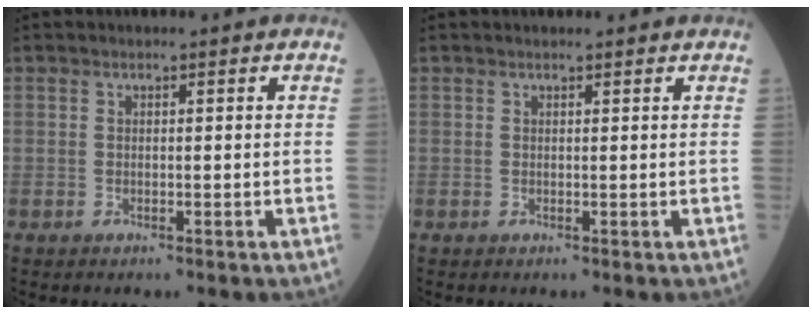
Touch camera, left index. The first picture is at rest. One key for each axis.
{"total": 1.7, "fx": 1.6, "fy": 0.2, "fz": 0.4, "tx": -0.008, "ty": 0.010, "tz": 0.019}